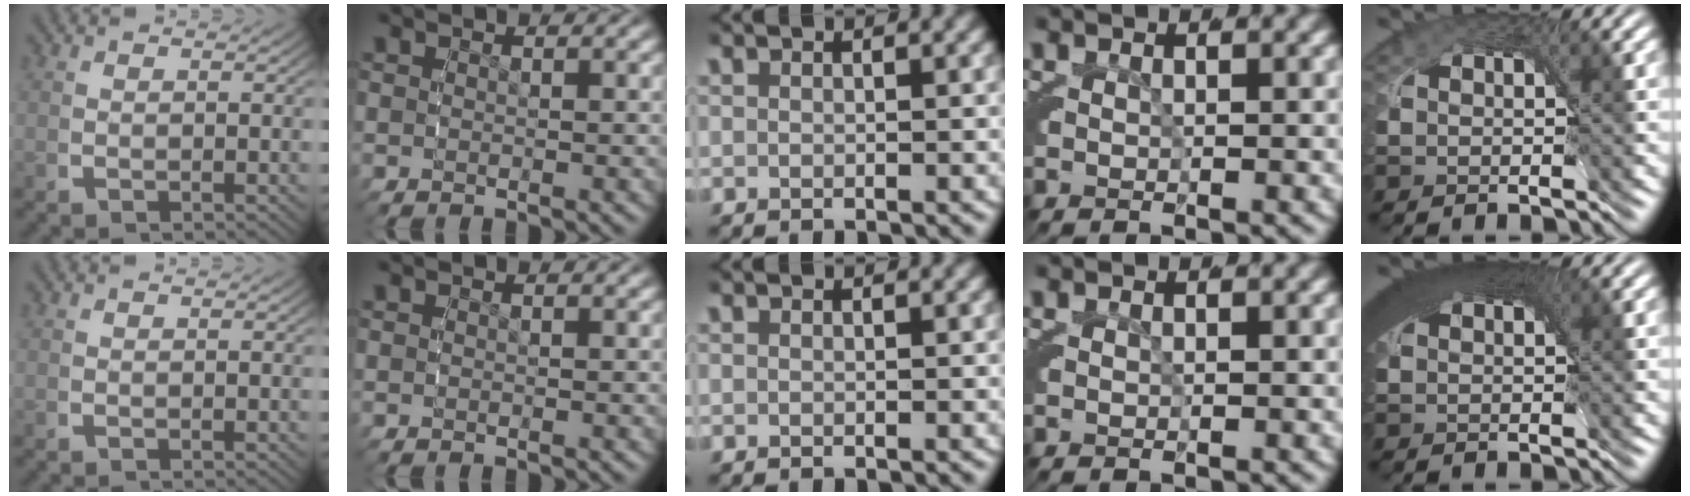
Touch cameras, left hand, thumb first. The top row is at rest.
{"little": {"total": 8.3, "force": [3.1, 4.0, 6.7], "torque": [-0.101, 0.021, 0.033]}}